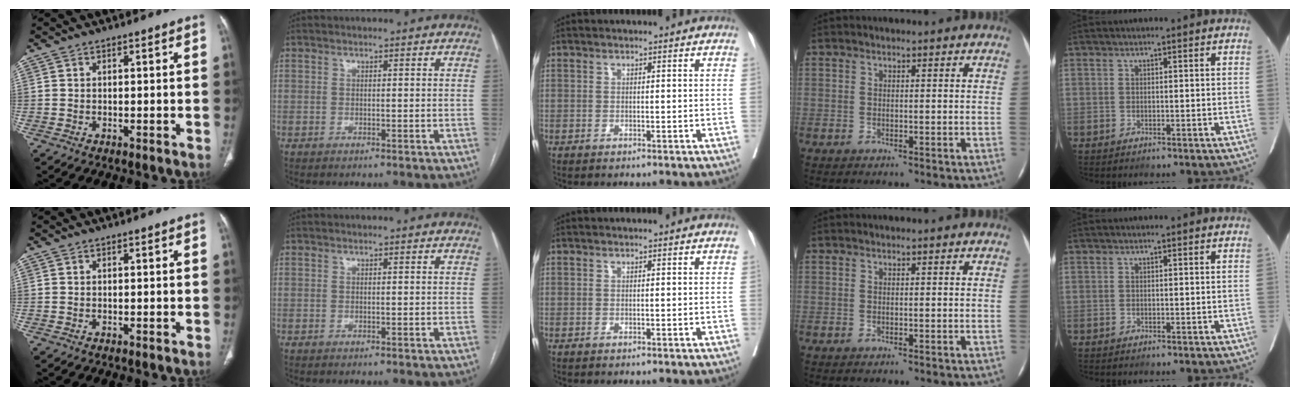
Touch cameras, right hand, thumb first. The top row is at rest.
{}